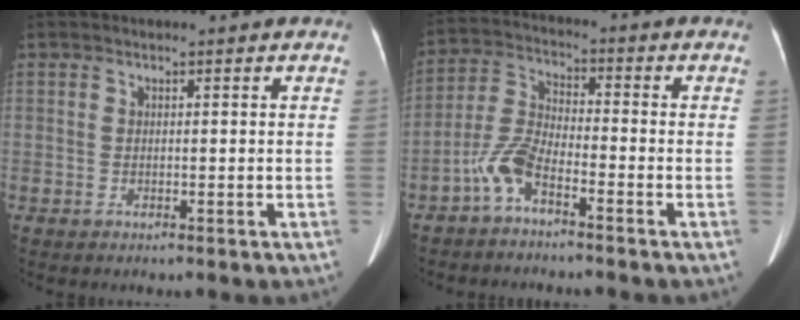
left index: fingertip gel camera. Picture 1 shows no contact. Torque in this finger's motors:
{"motor_torque": [0.93, 0.75, 0.41, 0.15]}